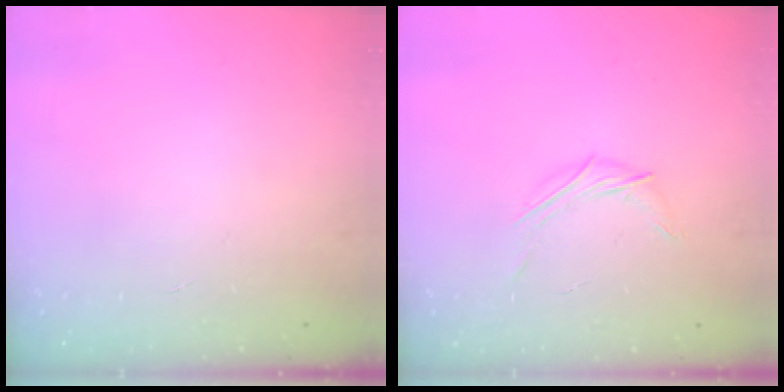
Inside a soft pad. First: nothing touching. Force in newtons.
{"total": 4.7, "press": 4.6, "slide": 0.9}